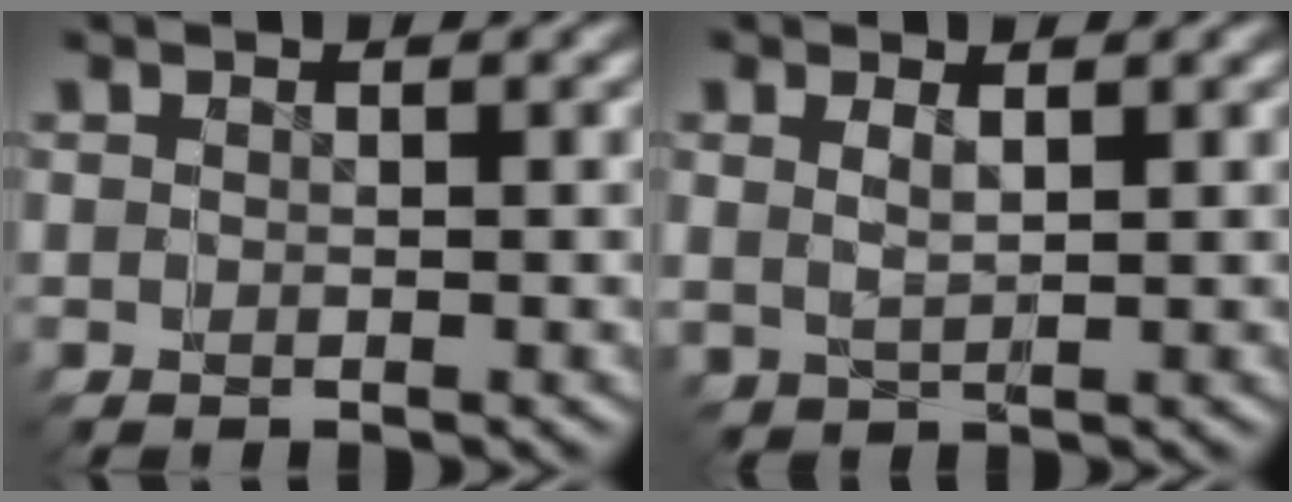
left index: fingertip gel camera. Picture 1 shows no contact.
{"total": 0.9, "force": [0.4, -0.3, 0.8], "torque": [0.000, 0.003, 0.012]}